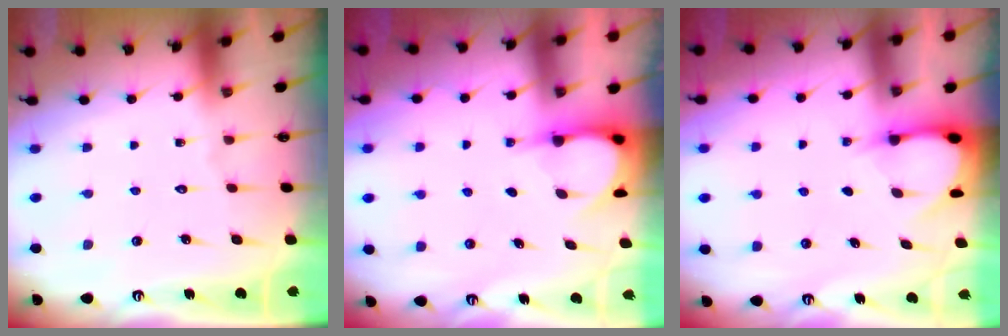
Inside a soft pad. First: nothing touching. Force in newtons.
{"total": 4.0, "press": 4.0, "slide": 0.3}
{"total": 3.1, "press": 3.1, "slide": 0.4}